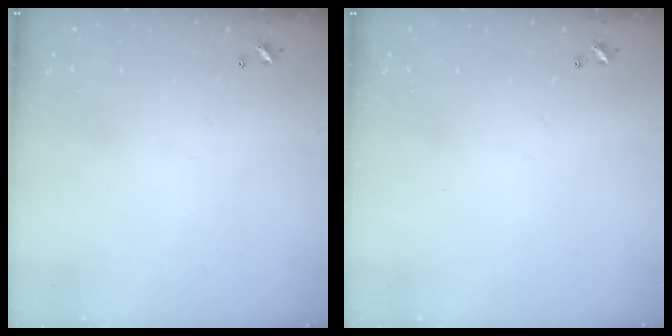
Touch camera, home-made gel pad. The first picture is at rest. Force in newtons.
{"total": 0.0}